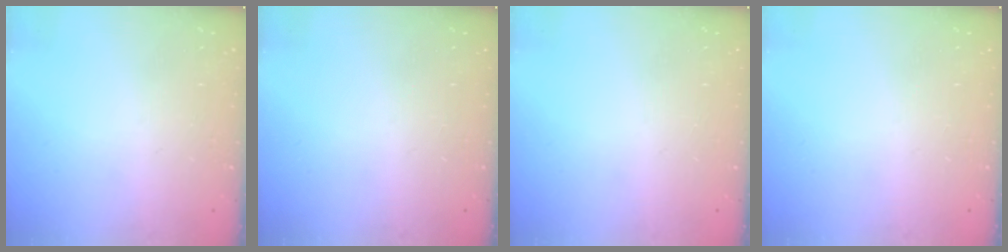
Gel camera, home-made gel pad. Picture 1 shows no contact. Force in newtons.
{"total": 0.0}
{"total": 0.0}
{"total": 0.0}